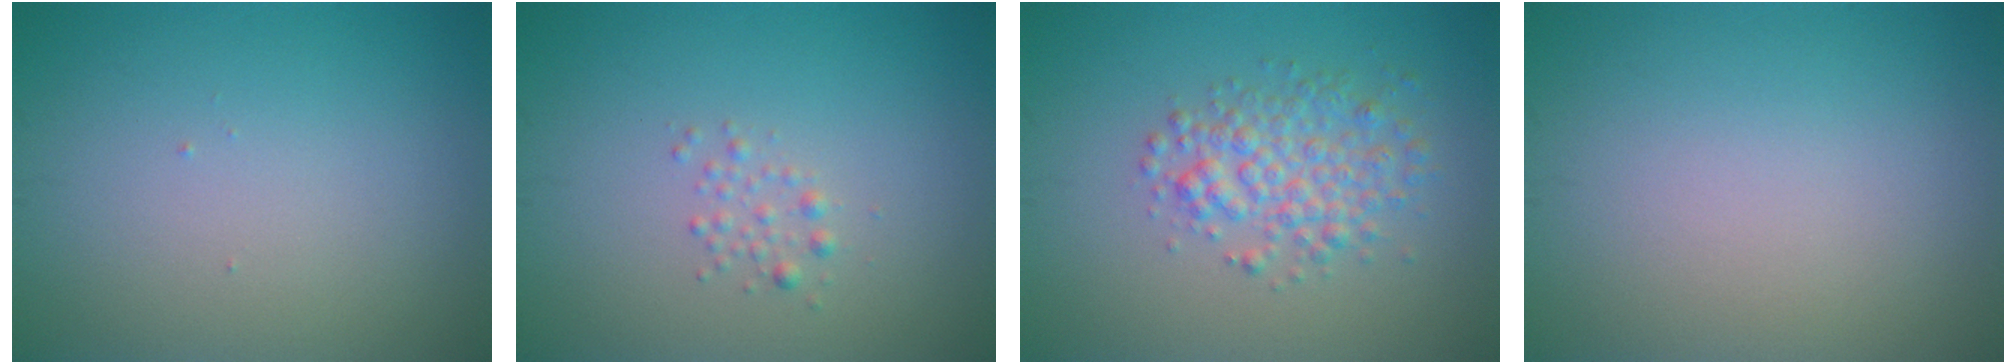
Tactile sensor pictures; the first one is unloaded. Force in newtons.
{"total": 1.1, "press": 1.1, "slide": 0.0}
{"total": 3.6, "press": 3.6, "slide": 0.1}
{"total": 0.0}